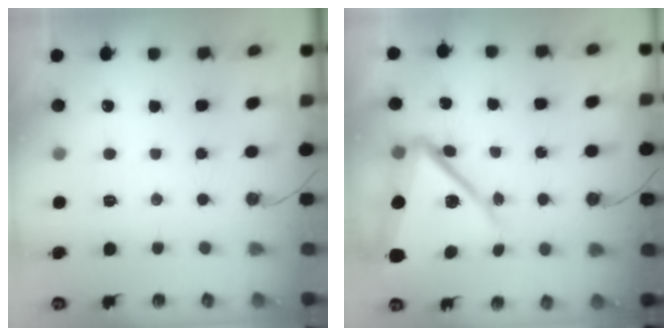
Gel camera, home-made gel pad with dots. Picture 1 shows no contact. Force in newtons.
{"total": 16.3, "press": 16.2, "slide": 1.4}